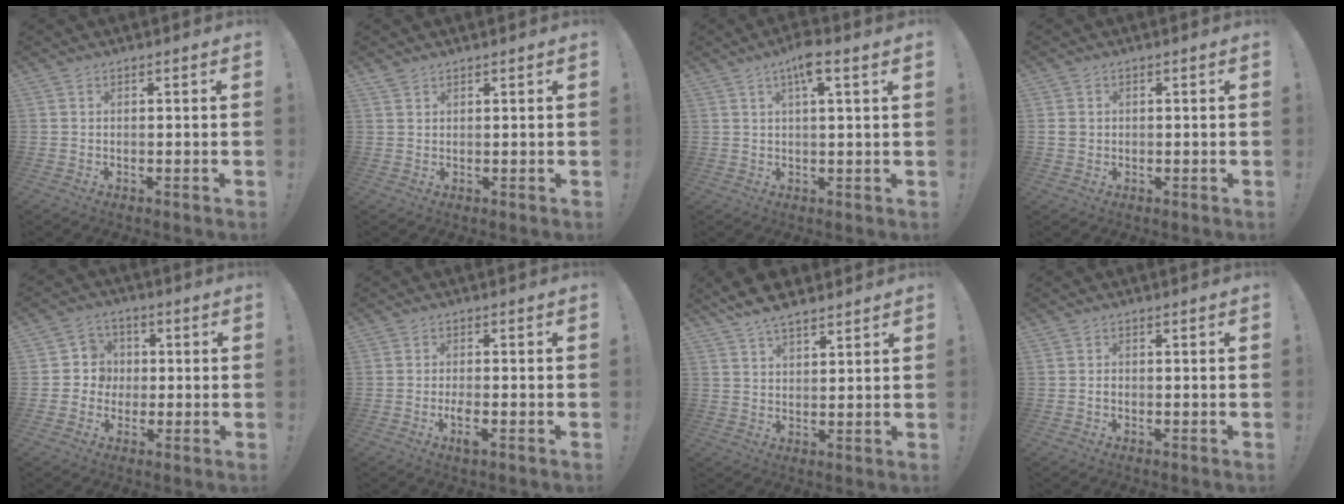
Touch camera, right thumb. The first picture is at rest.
{"total": 1.3, "force": [1.1, 0.6, 0.4], "torque": [-0.008, -0.003, 0.022]}
{"total": 5.8, "force": [2.9, 0.8, 5.0], "torque": [-0.084, -0.005, 0.044]}
{"total": 2.6, "force": [0.3, 2.4, 1.0], "torque": [-0.017, 0.004, 0.007]}
{"total": 6.9, "force": [-0.6, 6.7, 1.3], "torque": [-0.014, 0.009, -0.009]}
{"total": 3.1, "force": [-1.4, 0.4, 2.8], "torque": [-0.058, -0.003, -0.024]}
{"total": 7.3, "force": [6.0, 2.7, 3.2], "torque": [-0.049, -0.031, 0.111]}
{"total": 1.4, "force": [-0.8, 0.8, 0.7], "torque": [-0.022, 0.008, -0.014]}